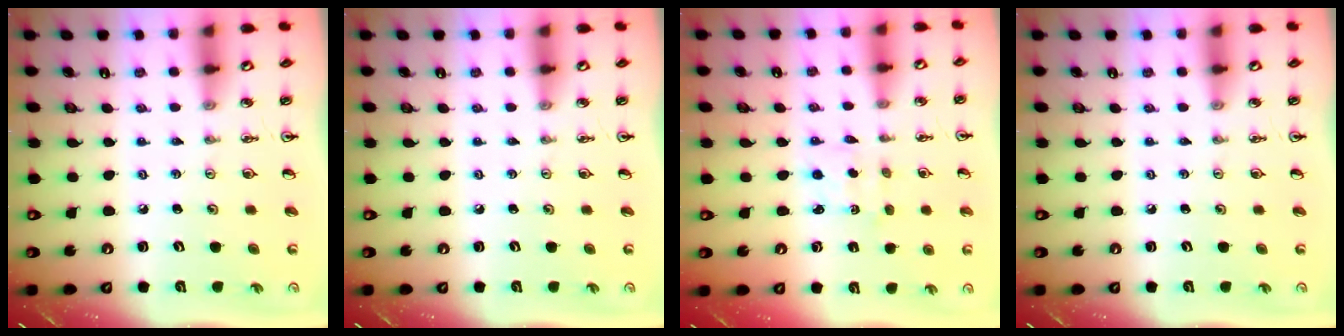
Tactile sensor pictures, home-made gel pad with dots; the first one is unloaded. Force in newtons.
{"total": 0.0}
{"total": 1.7, "press": 1.5, "slide": 0.8}
{"total": 0.0}